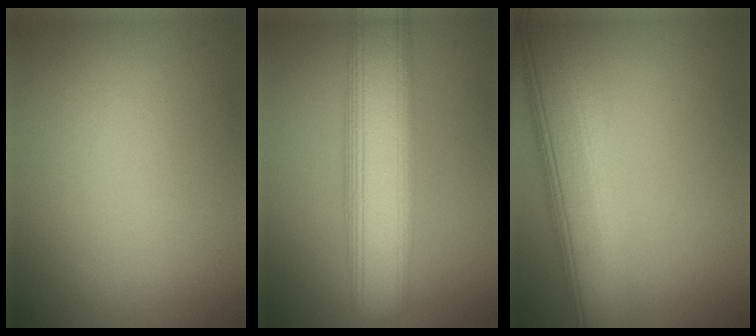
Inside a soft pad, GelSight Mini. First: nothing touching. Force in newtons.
{"total": 10.5, "press": 10.5, "slide": 0.5}
{"total": 9.3, "press": 9.3, "slide": 0.7}